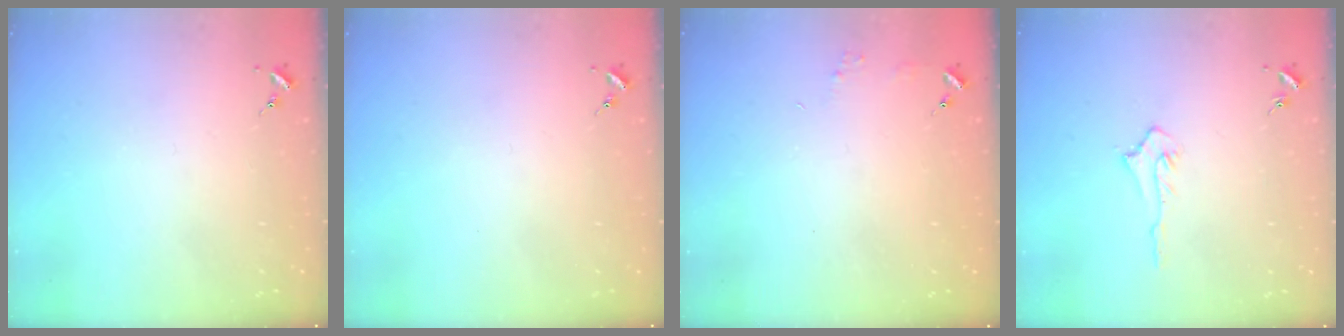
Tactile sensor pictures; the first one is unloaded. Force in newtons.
{"total": 0.0}
{"total": 4.3, "press": 4.3, "slide": 0.5}
{"total": 4.1, "press": 4.0, "slide": 0.6}